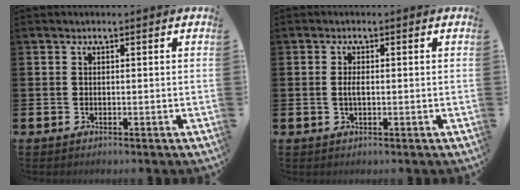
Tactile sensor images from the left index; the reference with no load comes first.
{"total": 1.7, "force": [0.0, 0.6, 1.5], "torque": [-0.023, 0.000, -0.004]}